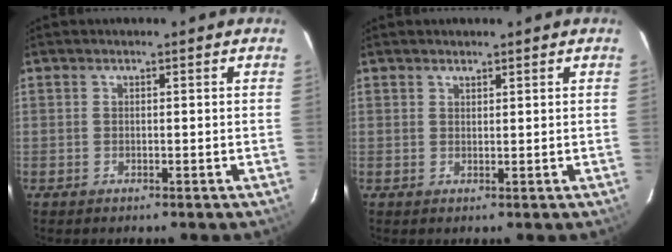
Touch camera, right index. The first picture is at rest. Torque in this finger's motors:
{"motor_torque": [-0.22, 0.11, -0.05, -0.01]}